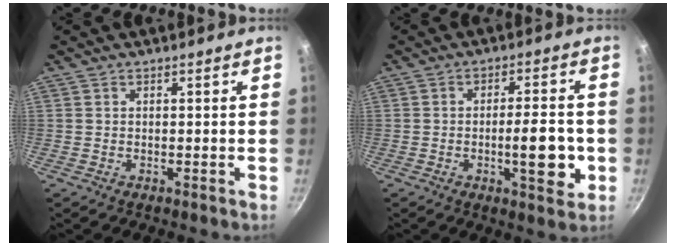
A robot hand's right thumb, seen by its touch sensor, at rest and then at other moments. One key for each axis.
{"total": 9.4, "fx": -2.1, "fy": 3.2, "fz": 8.6, "tx": -0.107, "ty": 0.006, "tz": -0.029}